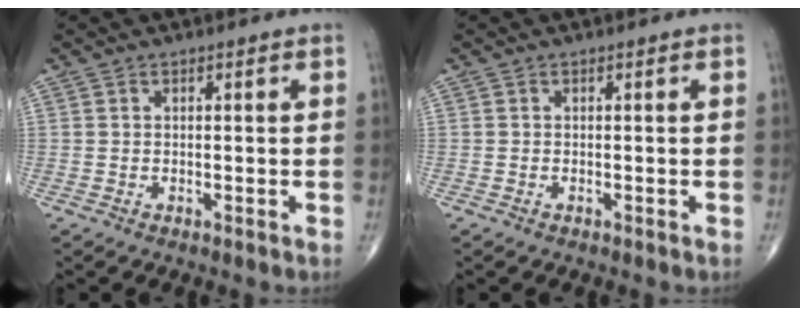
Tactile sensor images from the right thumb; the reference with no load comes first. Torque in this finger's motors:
{"motor_torque": [0.42, 0.03, -0.08, 0.01, -0.02]}